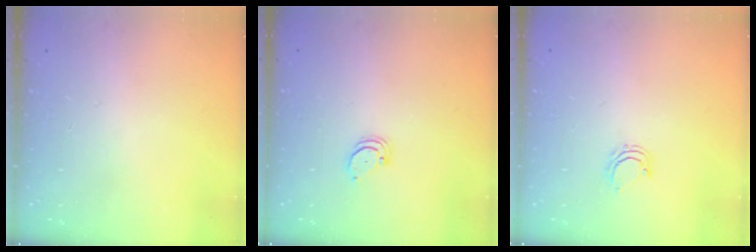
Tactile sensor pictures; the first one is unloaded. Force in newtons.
{"total": 2.0, "press": 2.0, "slide": 0.2}
{"total": 4.9, "press": 4.8, "slide": 0.9}